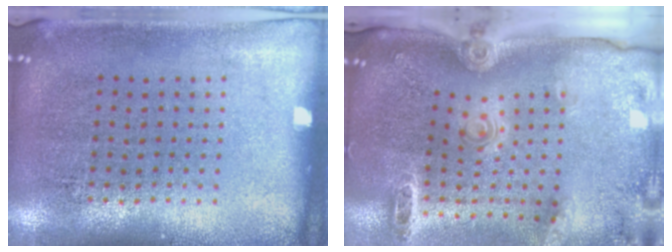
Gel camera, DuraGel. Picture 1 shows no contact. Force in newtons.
{"total": 2.9, "press": 2.0, "slide": 2.1}